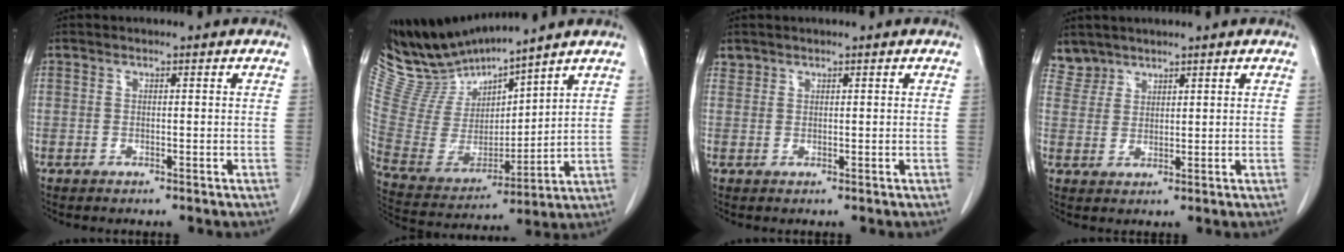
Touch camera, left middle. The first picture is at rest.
{"total": 12.4, "force": [12.0, 0.8, 2.9], "torque": [-0.083, -0.005, 0.256]}
{"total": 0.8, "force": [0.6, 0.3, -0.1], "torque": [0.003, 0.005, 0.012]}
{"total": 3.1, "force": [2.7, 1.3, -0.7], "torque": [0.019, 0.008, 0.056]}